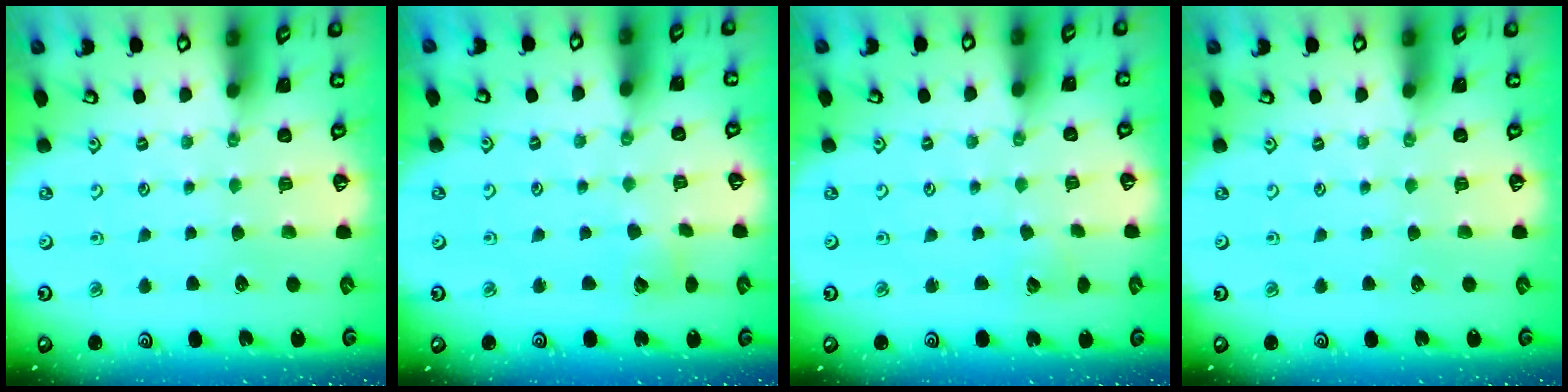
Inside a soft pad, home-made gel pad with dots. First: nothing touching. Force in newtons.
{"total": 6.5, "press": 6.5, "slide": 0.5}
{"total": 2.3, "press": 2.2, "slide": 0.3}
{"total": 0.0}